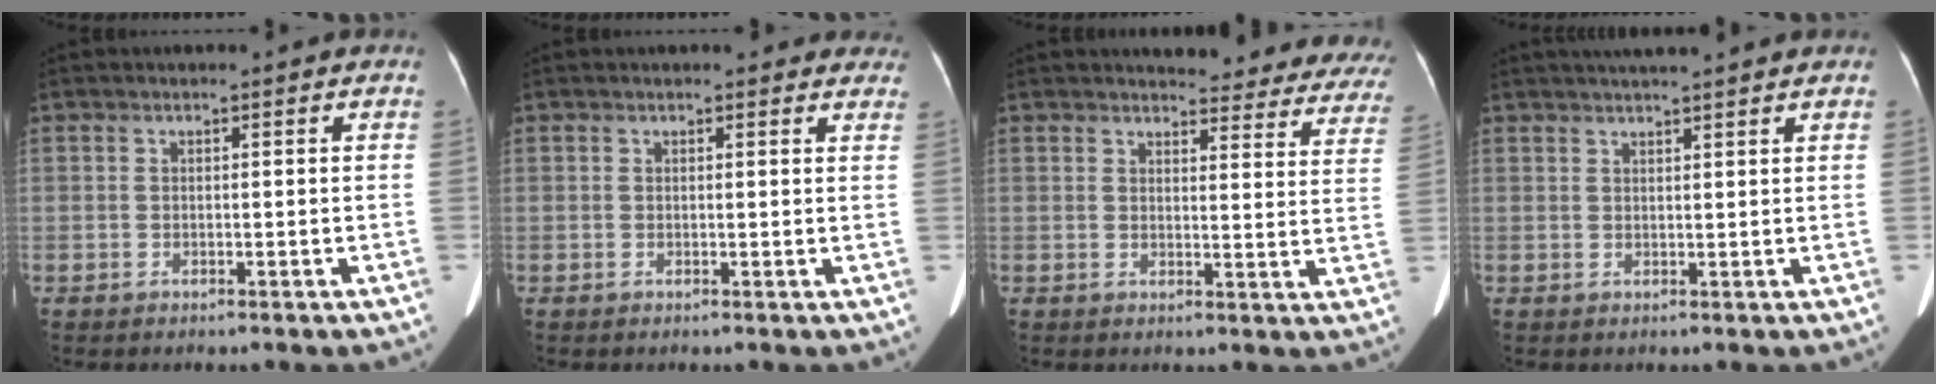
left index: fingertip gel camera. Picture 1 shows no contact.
{"total": 6.1, "force": [5.4, 2.1, 1.7], "torque": [0.000, 0.001, 0.042]}
{"total": 21.1, "force": [20.1, 4.6, 4.5], "torque": [-0.026, -0.087, 0.201]}
{"total": 6.8, "force": [5.9, 0.1, 3.3], "torque": [-0.052, 0.030, 0.082]}